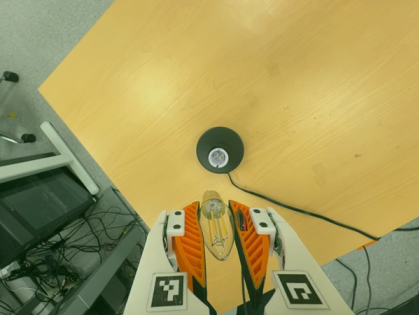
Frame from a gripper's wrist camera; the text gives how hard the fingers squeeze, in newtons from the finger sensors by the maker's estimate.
{"total": 20.1, "left": 21.3, "right": 18.9}